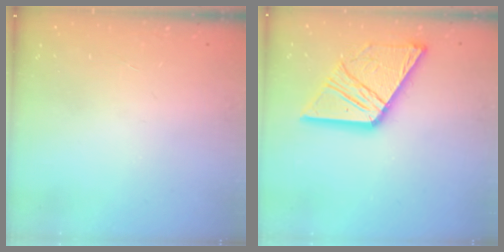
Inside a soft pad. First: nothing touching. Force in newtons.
{"total": 18.4, "press": 18.3, "slide": 2.2}